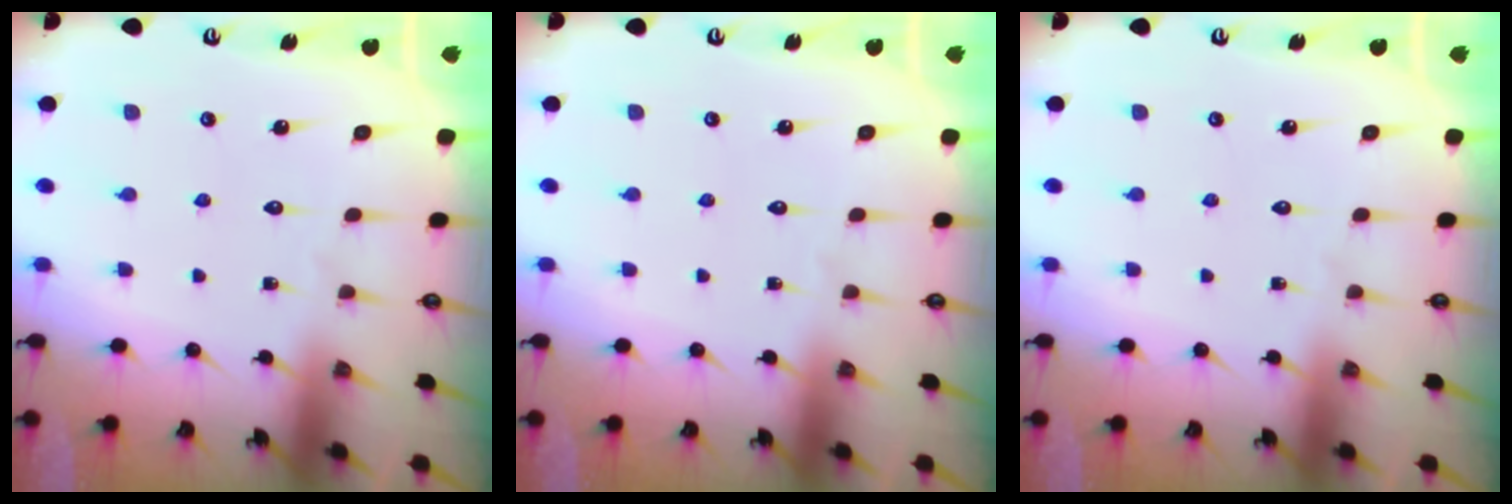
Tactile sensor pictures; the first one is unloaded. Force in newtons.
{"total": 0.0}
{"total": 0.0}